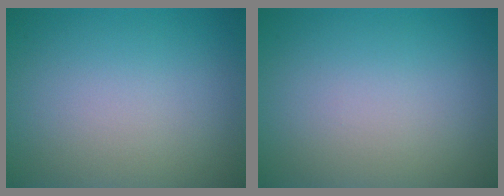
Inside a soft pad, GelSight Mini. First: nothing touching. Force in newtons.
{"total": 0.0}